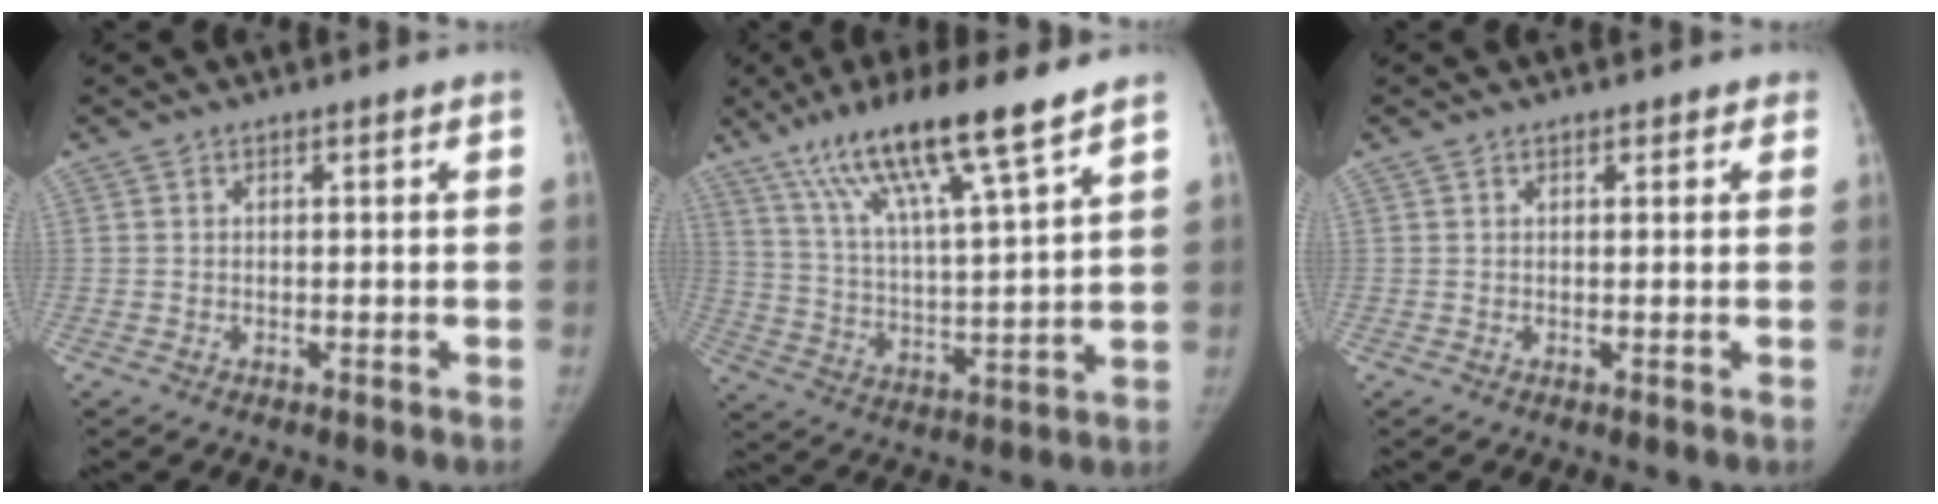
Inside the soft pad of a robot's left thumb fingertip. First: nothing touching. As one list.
[{"total": 17.1, "force": [11.7, 1.6, 12.4], "torque": [-0.212, -0.047, 0.211]}, {"total": 1.5, "force": [1.0, 0.9, 0.5], "torque": [0.009, -0.003, 0.007]}]